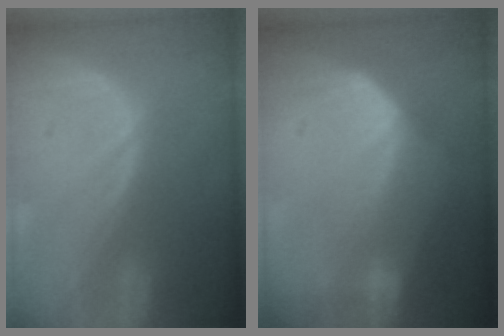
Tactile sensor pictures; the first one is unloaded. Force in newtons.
{"total": 7.2, "press": 6.1, "slide": 3.8}